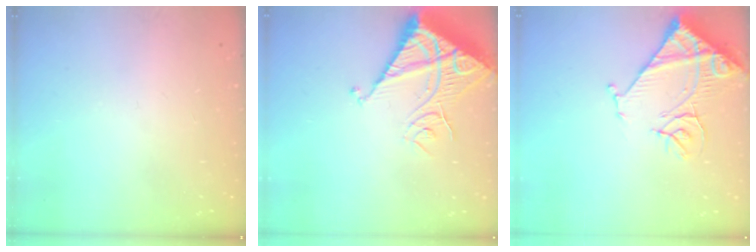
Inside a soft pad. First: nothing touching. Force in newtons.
{"total": 13.1, "press": 13.0, "slide": 1.5}
{"total": 13.6, "press": 13.5, "slide": 1.7}